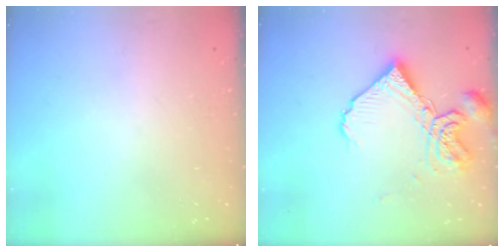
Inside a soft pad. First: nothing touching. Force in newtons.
{"total": 13.7, "press": 13.6, "slide": 1.7}